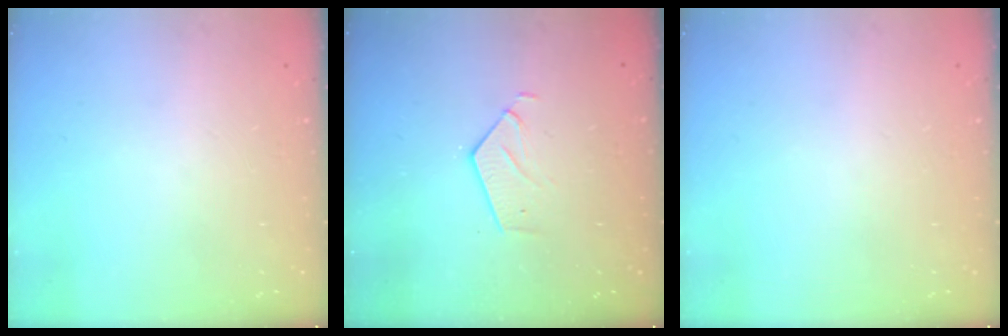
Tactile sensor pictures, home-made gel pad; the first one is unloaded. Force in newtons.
{"total": 3.2, "press": 3.1, "slide": 0.2}
{"total": 0.0}